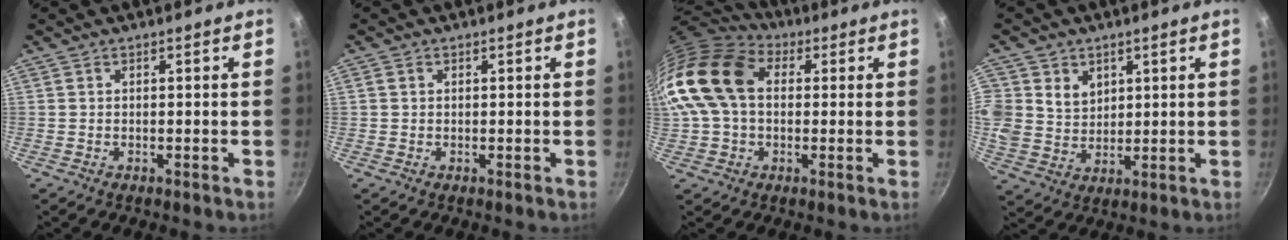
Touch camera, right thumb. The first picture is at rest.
{"total": 0.9, "force": [0.3, 0.8, 0.4], "torque": [-0.005, 0.003, 0.003]}
{"total": 17.7, "force": [2.3, 12.5, 12.3], "torque": [-0.226, 0.032, 0.028]}
{"total": 10.5, "force": [3.4, 9.1, 3.8], "torque": [-0.072, -0.003, 0.075]}